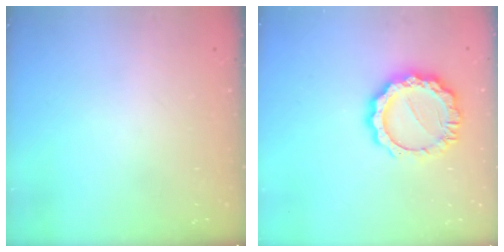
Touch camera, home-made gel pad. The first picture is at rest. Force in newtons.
{"total": 12.2, "press": 12.1, "slide": 0.7}